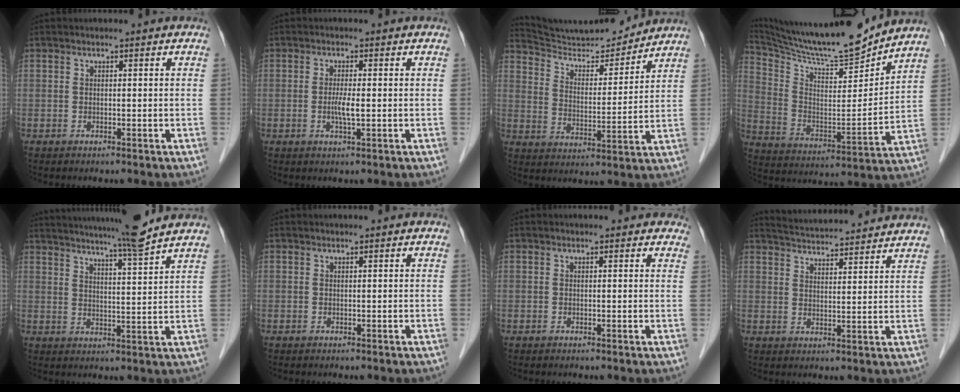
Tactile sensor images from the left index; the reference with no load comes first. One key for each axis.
{"total": 2.4, "fx": -0.2, "fy": 0.1, "fz": 2.3, "tx": -0.049, "ty": -0.004, "tz": -0.004}
{"total": 13.5, "fx": 13.2, "fy": 1.3, "fz": 2.5, "tx": -0.047, "ty": -0.002, "tz": 0.217}
{"total": 18.3, "fx": 17.4, "fy": 0.6, "fz": 5.9, "tx": -0.125, "ty": -0.030, "tz": 0.290}
{"total": 13.5, "fx": 12.1, "fy": -1.1, "fz": 5.8, "tx": -0.103, "ty": -0.010, "tz": 0.171}
{"total": 0.8, "fx": 0.7, "fy": 0.0, "fz": 0.2, "tx": -0.006, "ty": 0.011, "tz": 0.013}
{"total": 3.9, "fx": 3.5, "fy": 1.6, "fz": 0.9, "tx": 0.004, "ty": 0.005, "tz": 0.021}
{"total": 14.8, "fx": 14.0, "fy": 1.4, "fz": 4.6, "tx": -0.077, "ty": 0.027, "tz": 0.192}